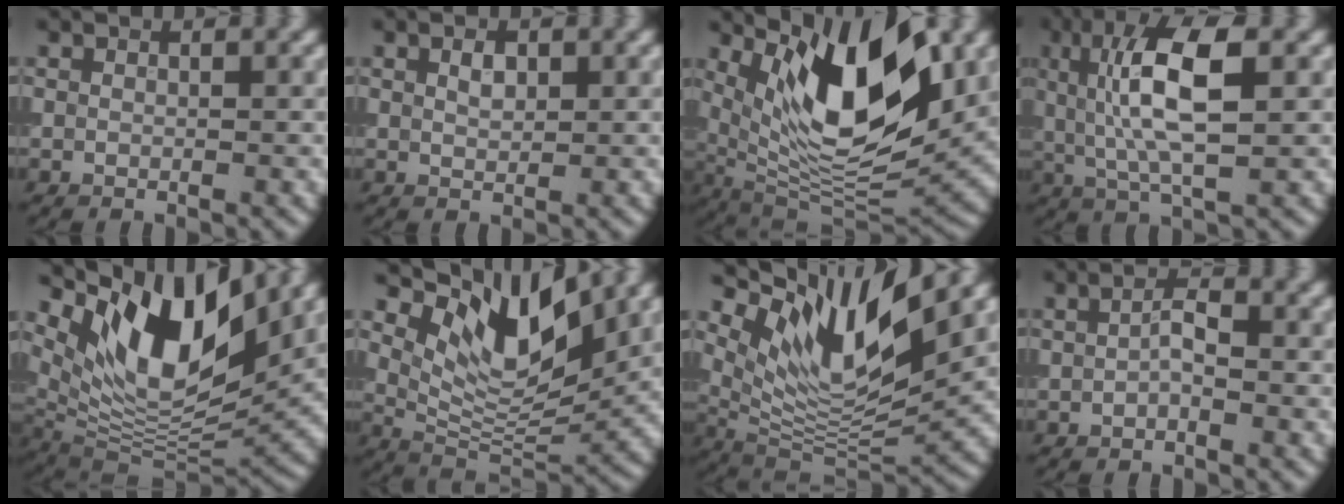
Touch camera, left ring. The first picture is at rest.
{"total": 1.3, "force": [0.6, 0.8, 1.0], "torque": [-0.017, 0.002, 0.012]}
{"total": 11.8, "force": [4.4, 4.5, 9.9], "torque": [-0.168, -0.013, 0.083]}
{"total": 8.0, "force": [1.4, 2.5, 7.4], "torque": [-0.142, 0.006, 0.023]}
{"total": 12.5, "force": [6.5, 5.0, 9.4], "torque": [-0.157, -0.006, 0.126]}
{"total": 8.4, "force": [4.4, 3.6, 6.3], "torque": [-0.107, -0.007, 0.079]}
{"total": 10.4, "force": [6.1, 3.2, 7.9], "torque": [-0.147, -0.009, 0.121]}
{"total": 1.7, "force": [-0.3, 0.6, 1.5], "torque": [-0.029, 0.005, -0.008]}